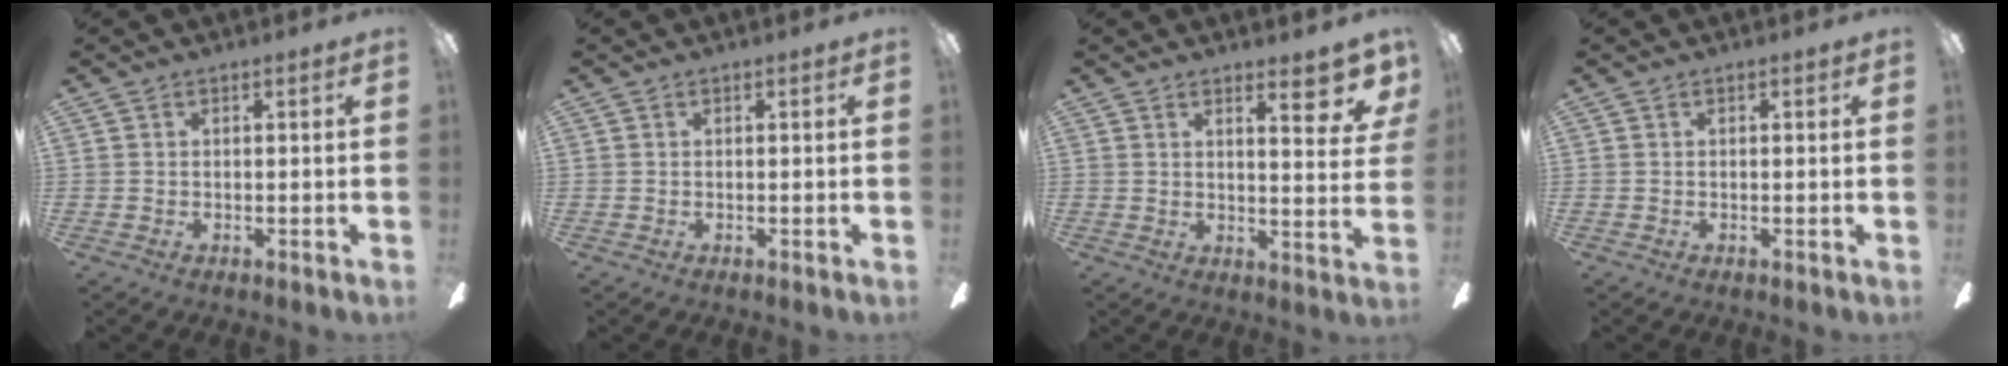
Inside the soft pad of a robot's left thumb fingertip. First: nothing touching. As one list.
[{"total": 0.0}, {"total": 8.4, "force": [5.3, 2.1, 6.1], "torque": [-0.065, -0.041, 0.079]}, {"total": 0.0}]